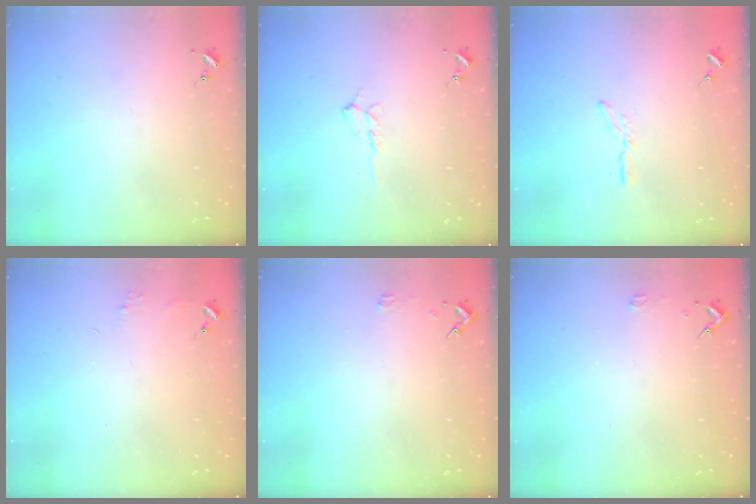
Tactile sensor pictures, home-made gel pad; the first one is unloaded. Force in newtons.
{"total": 7.3, "press": 7.2, "slide": 0.8}
{"total": 3.4, "press": 3.4, "slide": 0.3}
{"total": 4.3, "press": 4.3, "slide": 0.5}
{"total": 2.0, "press": 2.0, "slide": 0.2}
{"total": 2.0, "press": 2.0, "slide": 0.2}